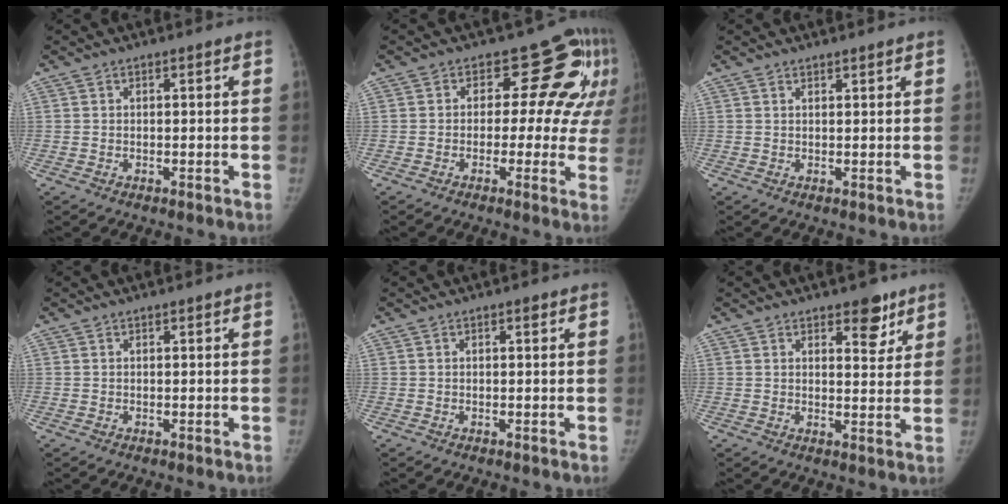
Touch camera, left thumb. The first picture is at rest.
{"total": 13.5, "force": [4.4, 9.2, 8.7], "torque": [-0.039, 0.004, 0.039]}
{"total": 0.8, "force": [0.8, 0.1, 0.1], "torque": [-0.001, -0.006, 0.014]}
{"total": 0.0}
{"total": 0.6, "force": [0.3, 0.2, 0.4], "torque": [-0.006, -0.001, 0.004]}
{"total": 5.5, "force": [3.6, 2.7, 3.1], "torque": [-0.014, -0.022, 0.049]}